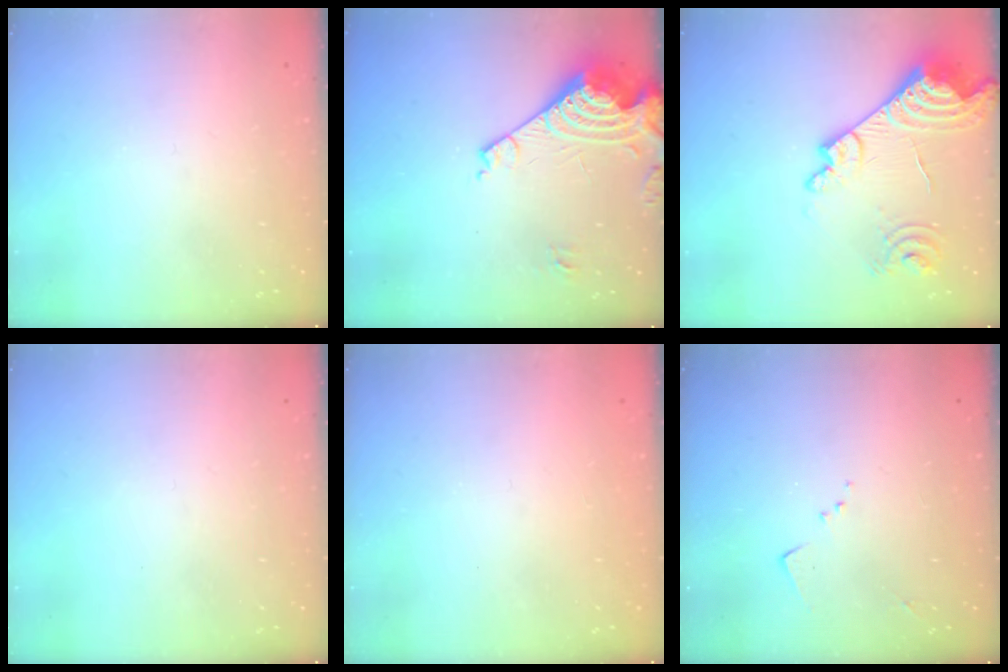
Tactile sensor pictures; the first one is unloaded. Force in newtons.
{"total": 14.9, "press": 14.7, "slide": 2.1}
{"total": 19.0, "press": 18.9, "slide": 1.8}
{"total": 0.0}
{"total": 1.5, "press": 1.2, "slide": 0.8}
{"total": 6.3, "press": 6.2, "slide": 0.9}